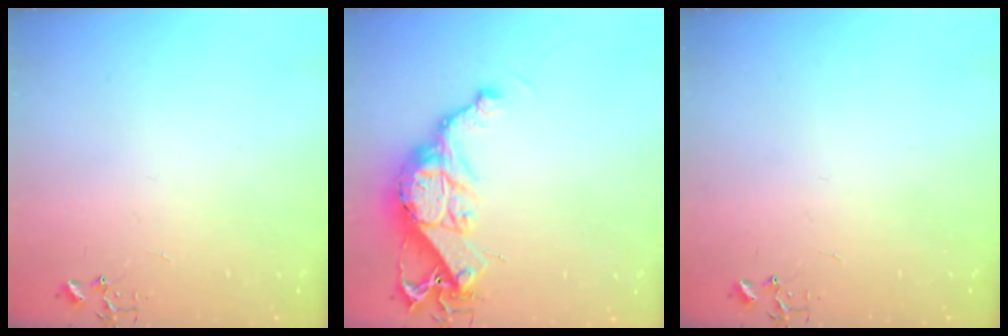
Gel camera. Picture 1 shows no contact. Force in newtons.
{"total": 14.9, "press": 14.8, "slide": 1.0}
{"total": 0.0}